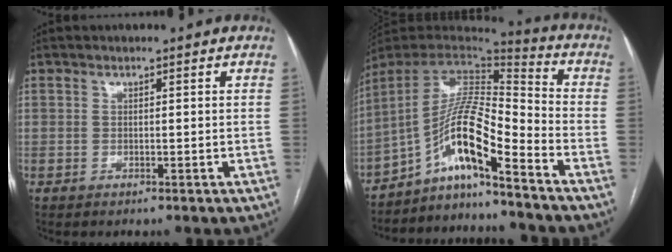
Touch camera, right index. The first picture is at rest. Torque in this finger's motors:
{"motor_torque": [0.96, -0.84, 0.80, 0.21]}